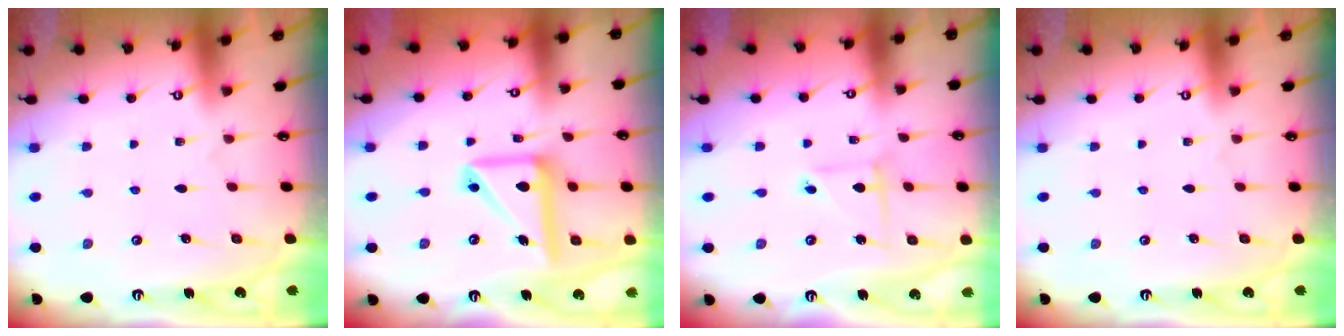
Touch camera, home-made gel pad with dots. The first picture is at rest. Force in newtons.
{"total": 14.1, "press": 14.0, "slide": 1.8}
{"total": 3.4, "press": 3.4, "slide": 0.3}
{"total": 0.0}